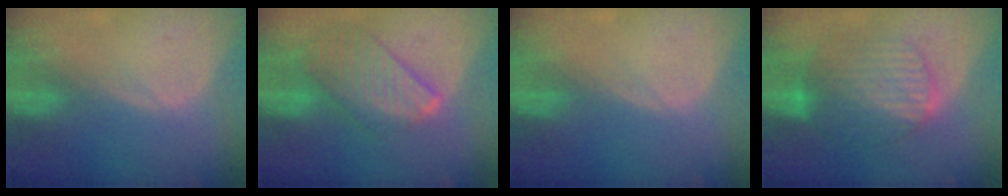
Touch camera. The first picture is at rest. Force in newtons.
{"total": 9.7, "press": 8.3, "slide": 5.0}
{"total": 0.0}
{"total": 9.7, "press": 9.7, "slide": 1.0}